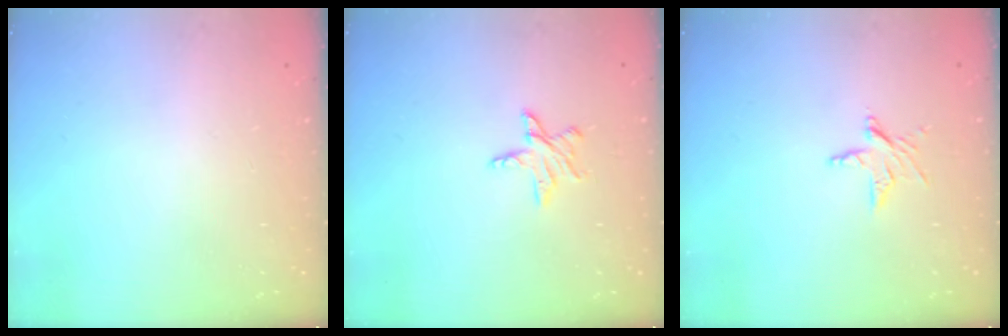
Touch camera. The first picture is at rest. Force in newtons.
{"total": 6.7, "press": 6.6, "slide": 0.6}
{"total": 5.1, "press": 5.0, "slide": 0.5}